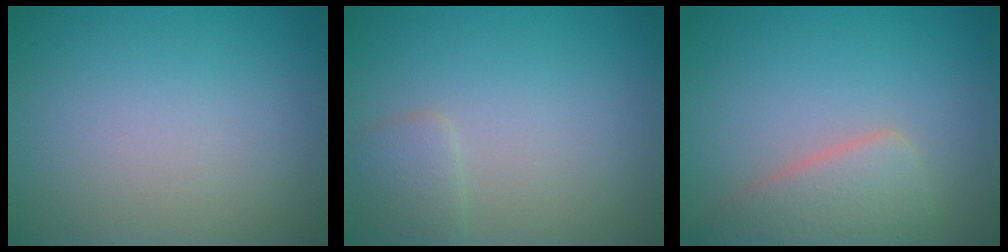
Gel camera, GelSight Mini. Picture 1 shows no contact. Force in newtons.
{"total": 1.5, "press": 1.5, "slide": 0.0}
{"total": 3.9, "press": 3.9, "slide": 0.2}